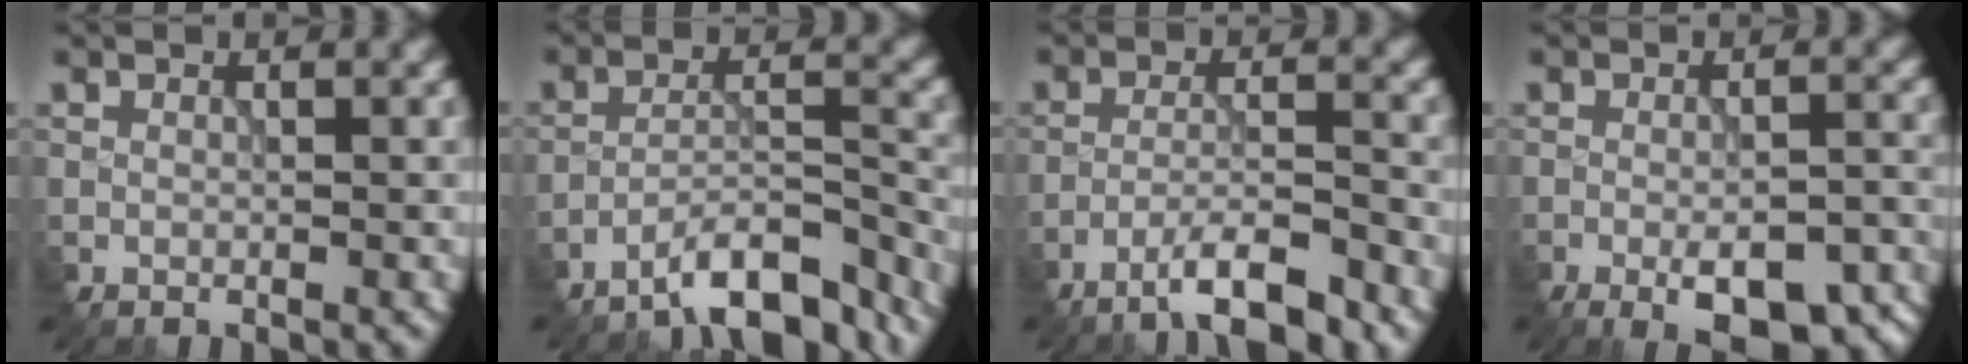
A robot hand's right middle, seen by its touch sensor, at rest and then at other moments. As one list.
[{"total": 7.8, "force": [-6.7, 1.7, 3.6], "torque": [-0.051, 0.007, -0.110]}, {"total": 5.2, "force": [-3.9, 0.8, 3.4], "torque": [-0.058, 0.005, -0.070]}, {"total": 7.7, "force": [-4.3, 2.8, 5.8], "torque": [-0.087, -0.008, -0.051]}]